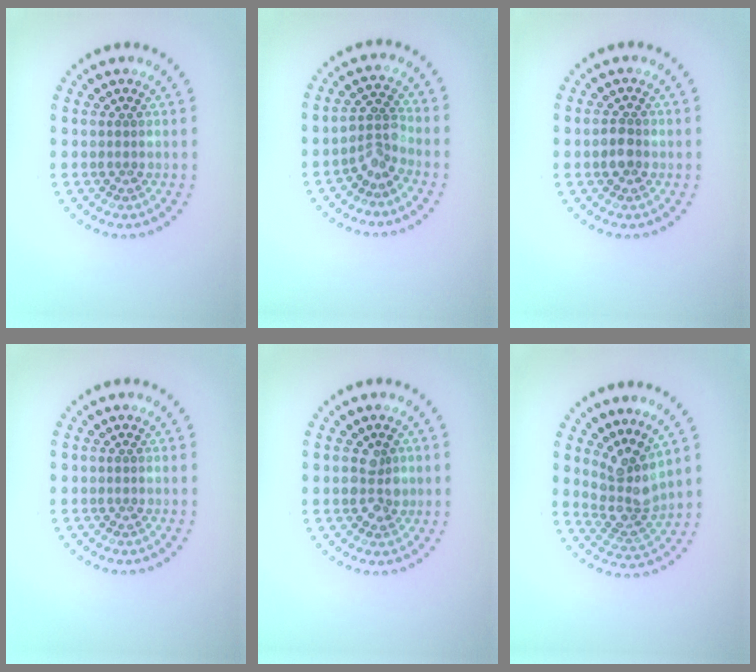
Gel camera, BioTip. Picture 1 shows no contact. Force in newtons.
{"total": 2.4, "press": 1.7, "slide": 1.6}
{"total": 1.8, "press": 1.8, "slide": 0.4}
{"total": 0.0}
{"total": 2.3, "press": 2.2, "slide": 0.6}
{"total": 3.8, "press": 2.9, "slide": 2.6}